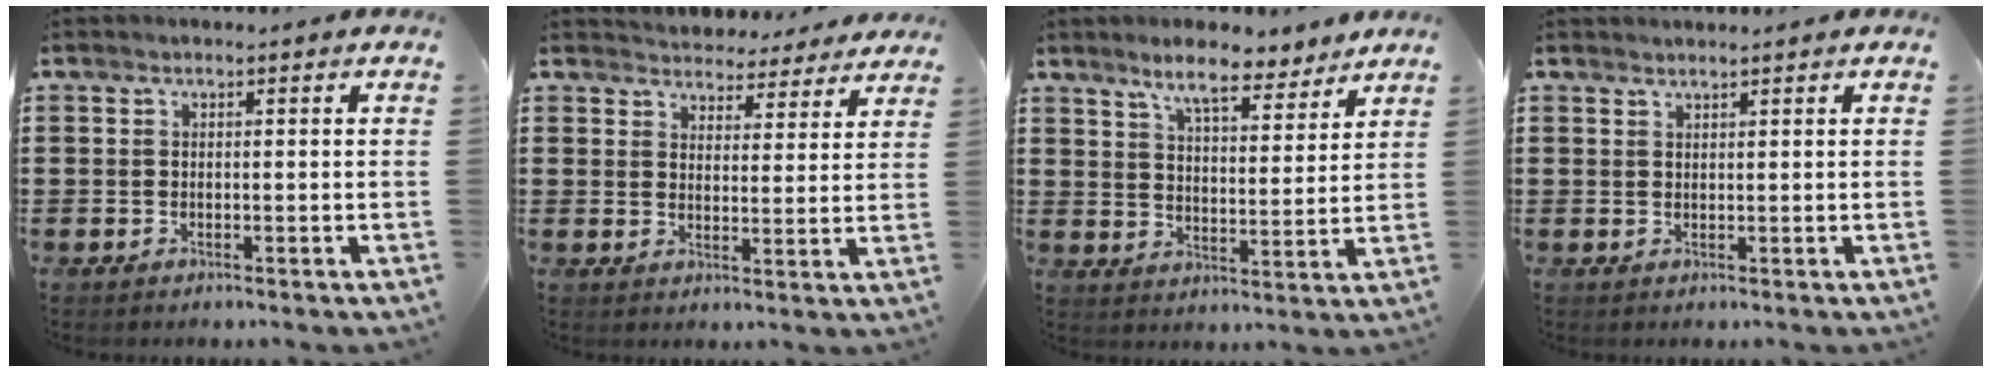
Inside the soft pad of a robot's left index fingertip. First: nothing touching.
{"total": 4.2, "force": [4.1, 0.6, -0.3], "torque": [-0.010, -0.030, 0.072]}
{"total": 7.8, "force": [6.9, 1.4, 3.5], "torque": [-0.081, -0.022, 0.124]}
{"total": 1.1, "force": [1.1, -0.1, 0.0], "torque": [-0.003, -0.001, 0.022]}